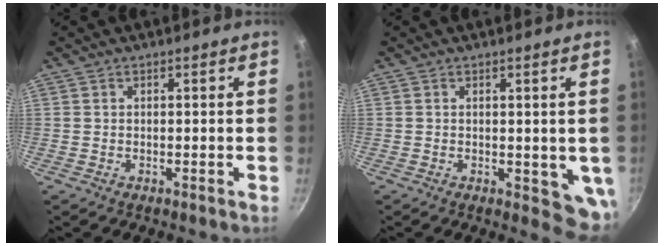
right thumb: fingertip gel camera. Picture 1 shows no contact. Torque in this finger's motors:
{"motor_torque": [0.03, 0.50, -0.04, -0.02, 0.15]}